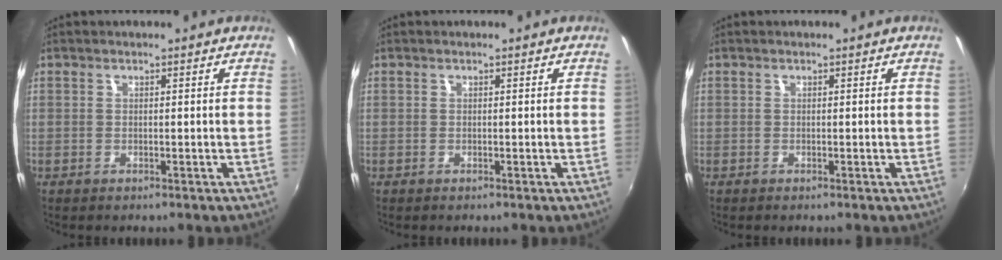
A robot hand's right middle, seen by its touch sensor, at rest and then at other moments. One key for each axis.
{"total": 0.0}
{"total": 0.0}